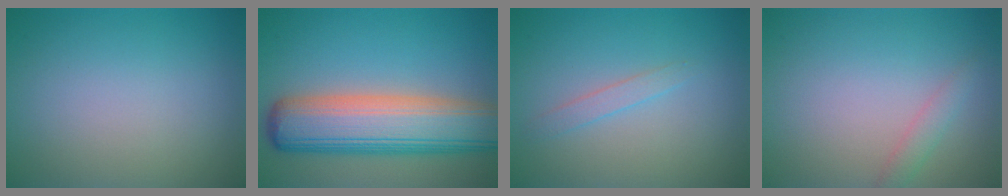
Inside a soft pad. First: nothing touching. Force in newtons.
{"total": 10.5, "press": 10.4, "slide": 0.9}
{"total": 1.2, "press": 1.2, "slide": 0.1}
{"total": 1.3, "press": 1.3, "slide": 0.1}